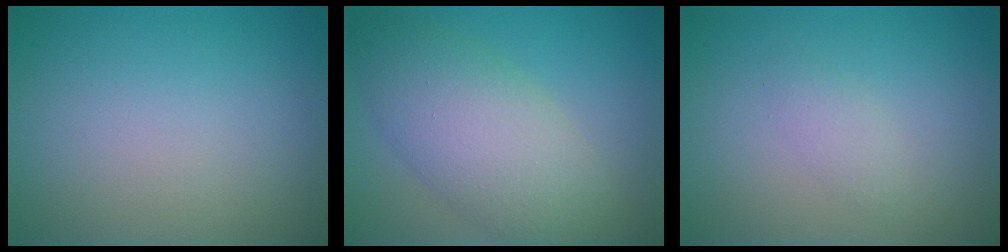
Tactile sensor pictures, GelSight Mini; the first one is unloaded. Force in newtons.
{"total": 7.2, "press": 7.2, "slide": 0.6}
{"total": 1.2, "press": 1.2, "slide": 0.1}